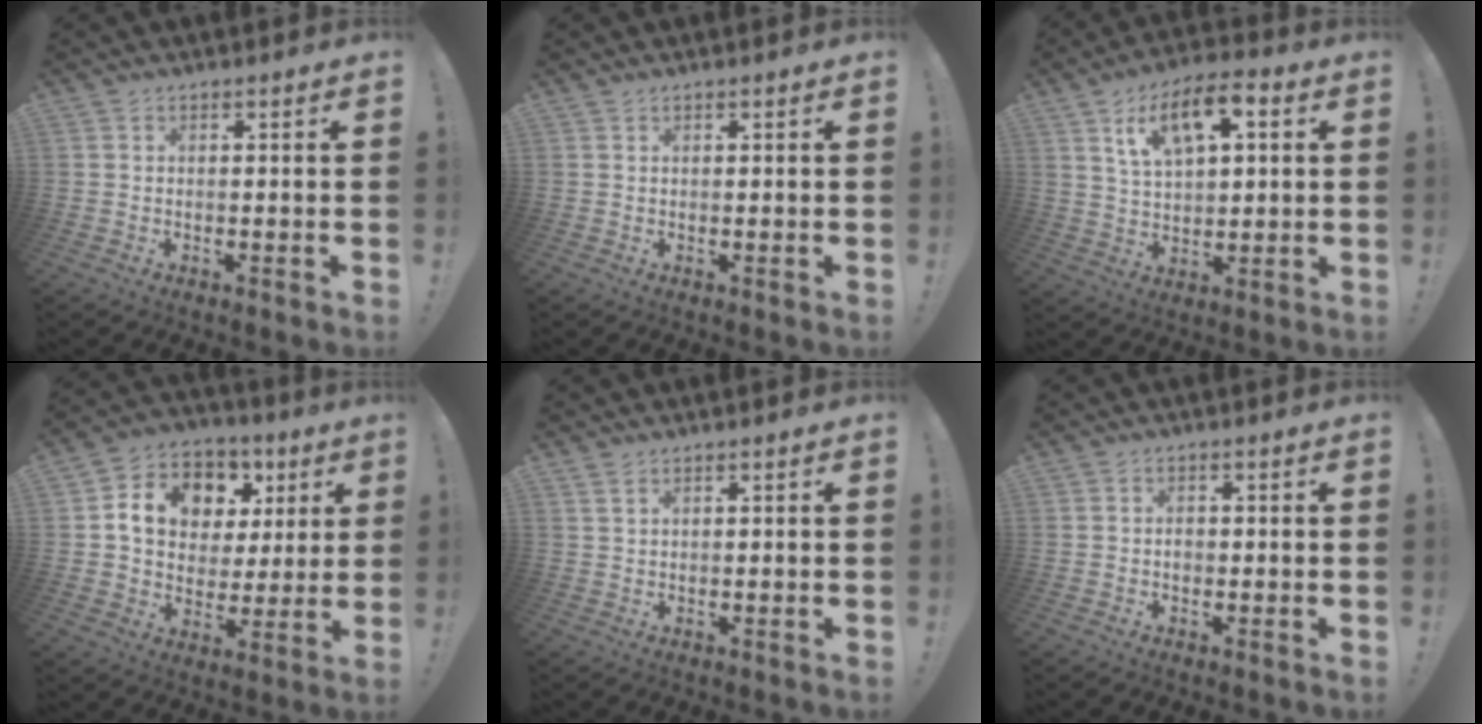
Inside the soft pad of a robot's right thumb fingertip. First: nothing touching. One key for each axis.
{"total": 0.0}
{"total": 13.1, "fx": 5.9, "fy": 6.4, "fz": 9.8, "tx": -0.154, "ty": -0.007, "tz": 0.103}
{"total": 13.6, "fx": 5.1, "fy": 10.6, "fz": 6.9, "tx": -0.100, "ty": -0.020, "tz": 0.098}
{"total": 1.8, "fx": 1.2, "fy": 0.8, "fz": 1.1, "tx": -0.023, "ty": -0.001, "tz": 0.023}
{"total": 1.4, "fx": -0.6, "fy": 1.1, "fz": 0.6, "tx": -0.010, "ty": 0.002, "tz": -0.013}